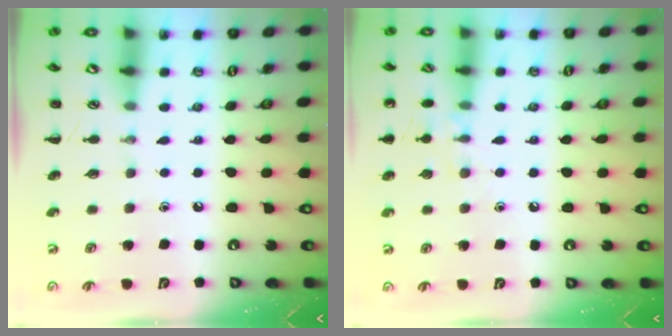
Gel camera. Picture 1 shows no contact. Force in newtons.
{"total": 7.8, "press": 7.5, "slide": 2.1}